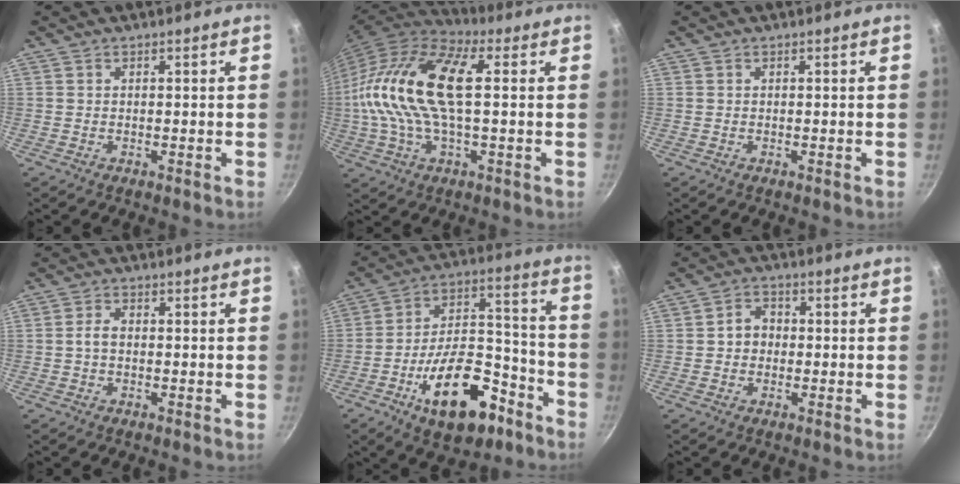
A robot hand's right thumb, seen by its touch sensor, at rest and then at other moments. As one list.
[{"total": 21.0, "force": [2.5, 9.3, 18.6], "torque": [-0.370, 0.024, 0.031]}, {"total": 0.0}, {"total": 2.5, "force": [-0.2, 1.6, 1.9], "torque": [-0.034, 0.012, -0.008]}, {"total": 20.8, "force": [-10.5, 10.5, 14.5], "torque": [-0.188, 0.089, -0.155]}, {"total": 4.2, "force": [-0.3, 3.6, 2.1], "torque": [-0.009, 0.012, -0.010]}]